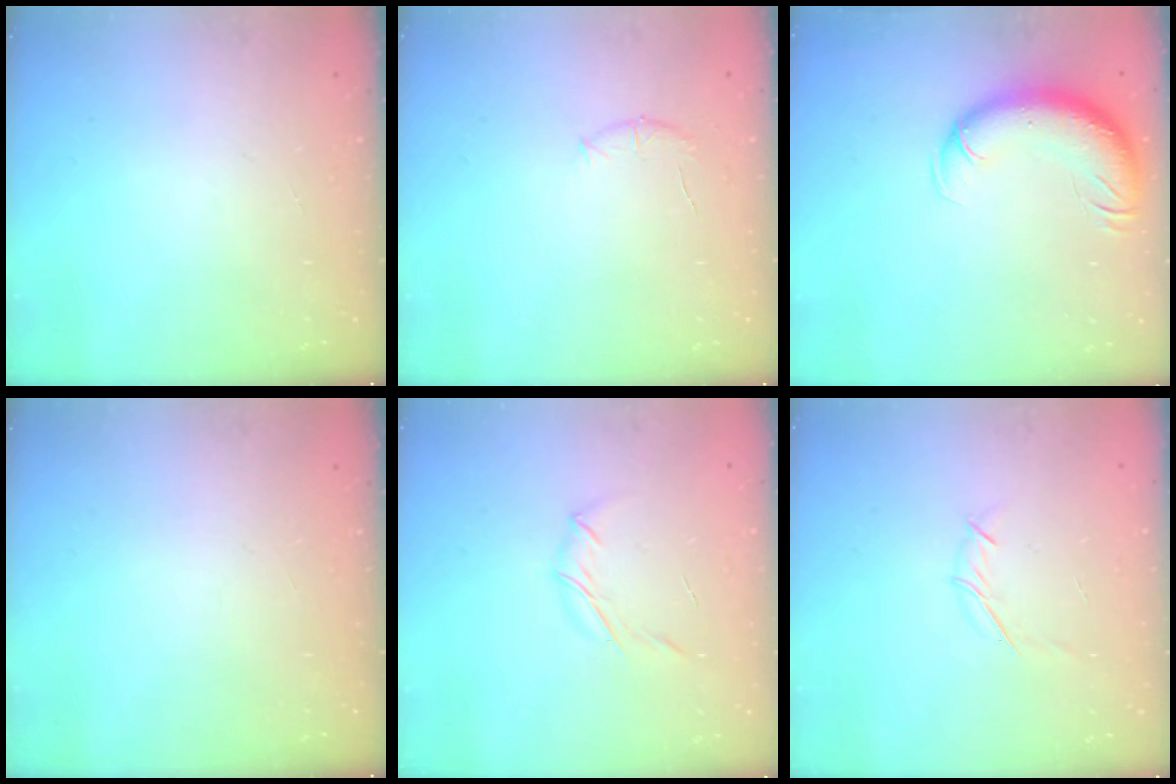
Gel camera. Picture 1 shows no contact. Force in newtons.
{"total": 6.7, "press": 6.5, "slide": 1.9}
{"total": 11.7, "press": 11.2, "slide": 3.2}
{"total": 0.0}
{"total": 4.1, "press": 3.9, "slide": 1.0}
{"total": 4.0, "press": 3.9, "slide": 0.9}